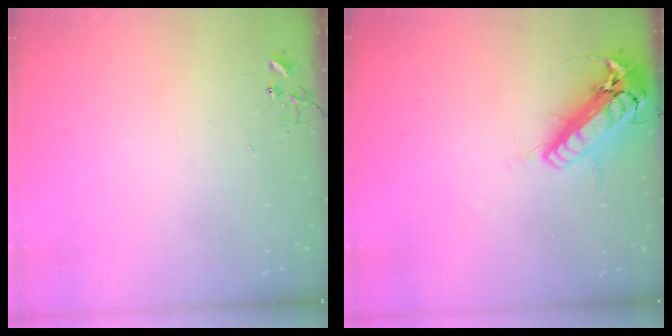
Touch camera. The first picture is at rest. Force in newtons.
{"total": 18.2, "press": 17.8, "slide": 3.8}